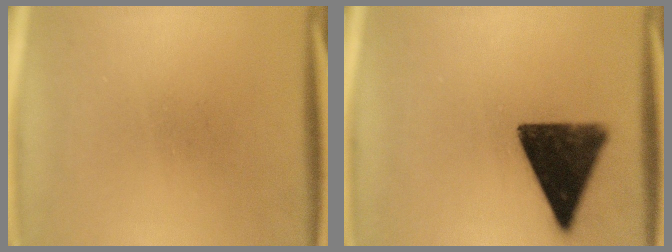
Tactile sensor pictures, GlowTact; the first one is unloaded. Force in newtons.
{"total": 13.9}